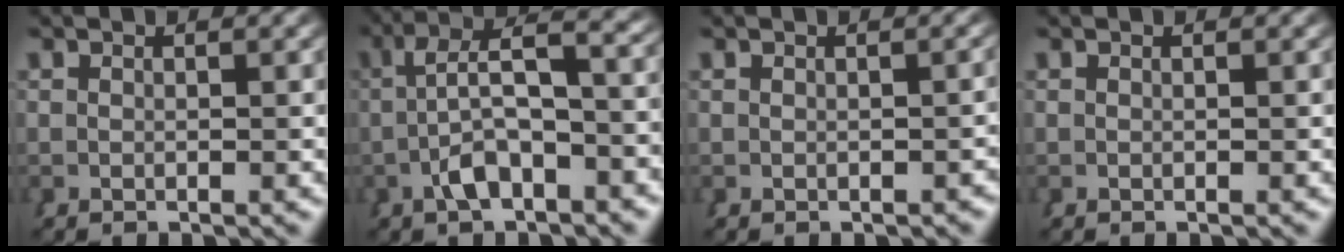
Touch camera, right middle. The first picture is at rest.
{"total": 6.8, "force": [0.3, 2.7, 6.2], "torque": [-0.086, 0.006, 0.008]}
{"total": 0.8, "force": [-0.7, 0.2, 0.3], "torque": [-0.004, 0.000, -0.009]}
{"total": 0.0}